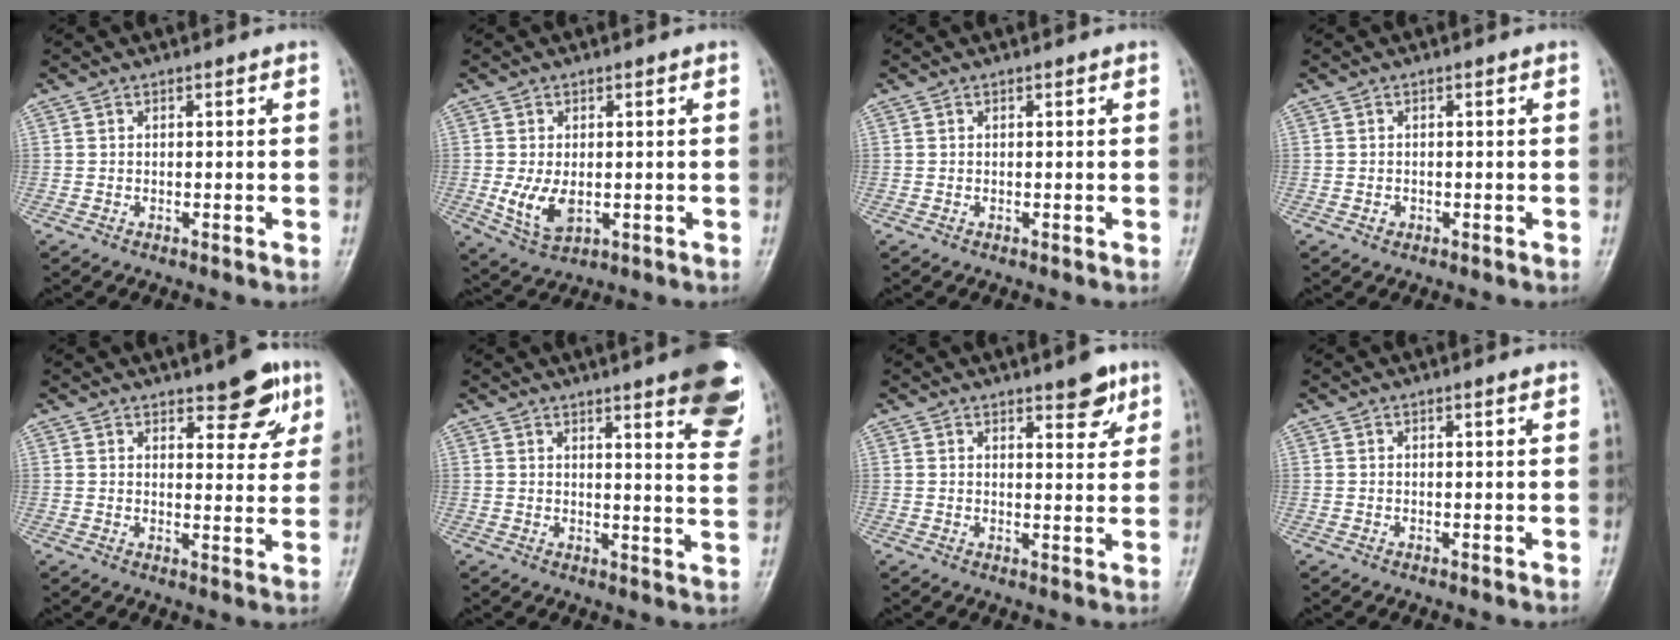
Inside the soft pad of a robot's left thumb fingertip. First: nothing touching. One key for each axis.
{"total": 6.4, "fx": -0.7, "fy": 3.9, "fz": 5.0, "tx": -0.093, "ty": -0.013, "tz": -0.003}
{"total": 0.0}
{"total": 0.9, "fx": -0.3, "fy": 0.8, "fz": 0.3, "tx": -0.002, "ty": 0.002, "tz": -0.004}
{"total": 8.4, "fx": 5.1, "fy": 3.5, "fz": 5.7, "tx": -0.041, "ty": -0.025, "tz": 0.065}
{"total": 15.5, "fx": 9.3, "fy": 3.1, "fz": 12.0, "tx": -0.120, "ty": -0.046, "tz": 0.103}
{"total": 5.4, "fx": 3.4, "fy": 2.0, "fz": 3.6, "tx": -0.029, "ty": -0.020, "tz": 0.043}
{"total": 0.8, "fx": 0.5, "fy": 0.0, "fz": 0.6, "tx": -0.009, "ty": -0.002, "tz": 0.008}